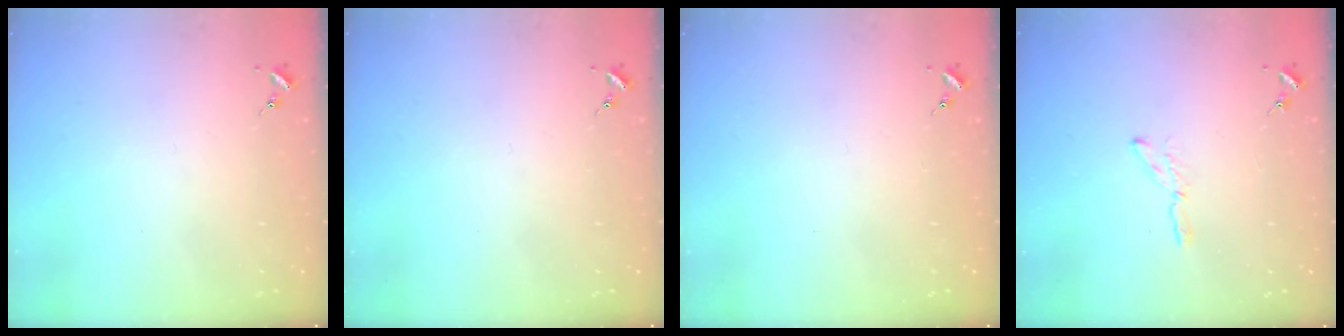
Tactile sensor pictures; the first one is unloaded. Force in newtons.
{"total": 0.0}
{"total": 0.0}
{"total": 3.7, "press": 3.6, "slide": 0.4}